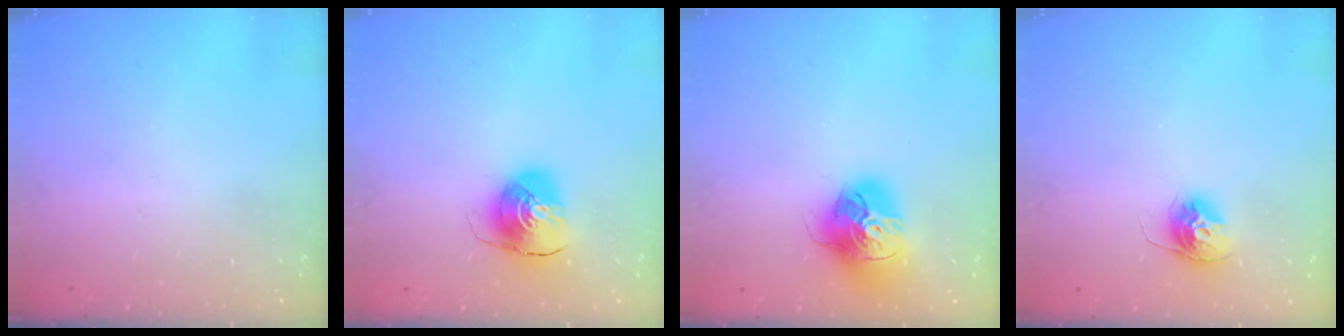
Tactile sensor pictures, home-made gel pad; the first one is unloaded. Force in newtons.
{"total": 10.1, "press": 10.1, "slide": 0.7}
{"total": 17.5, "press": 17.3, "slide": 2.0}
{"total": 11.4, "press": 11.4, "slide": 1.0}